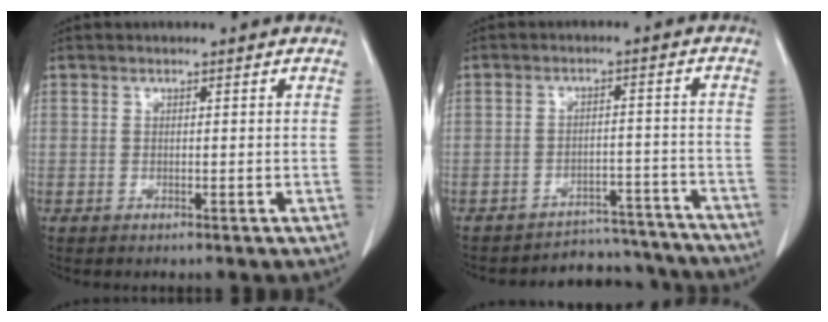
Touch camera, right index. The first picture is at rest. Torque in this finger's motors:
{"motor_torque": [0.48, -0.57, 0.05, -0.02]}